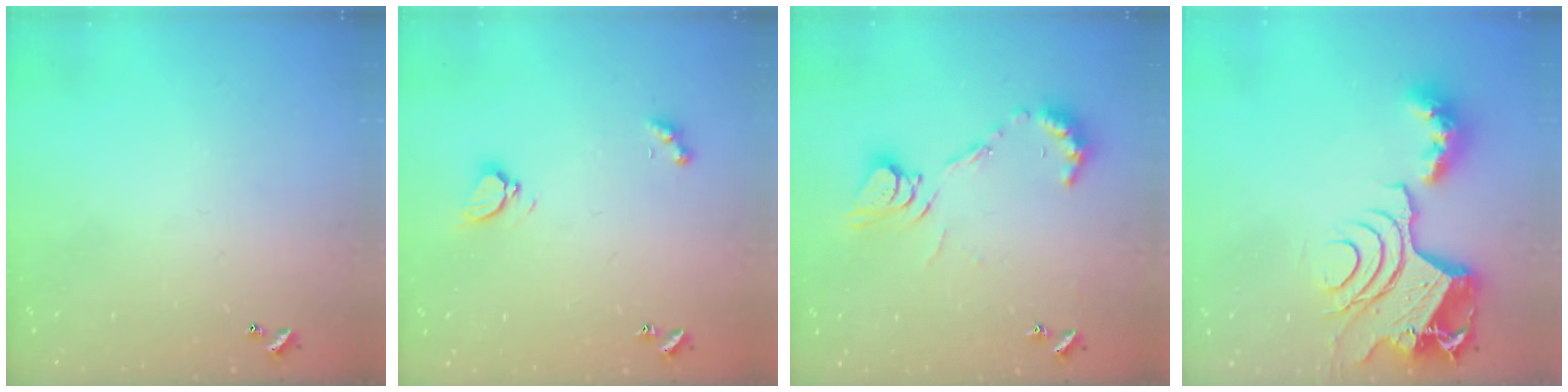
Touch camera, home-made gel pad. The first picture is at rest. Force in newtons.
{"total": 3.4, "press": 3.3, "slide": 0.4}
{"total": 9.3, "press": 9.3, "slide": 0.3}
{"total": 14.6, "press": 14.5, "slide": 1.8}